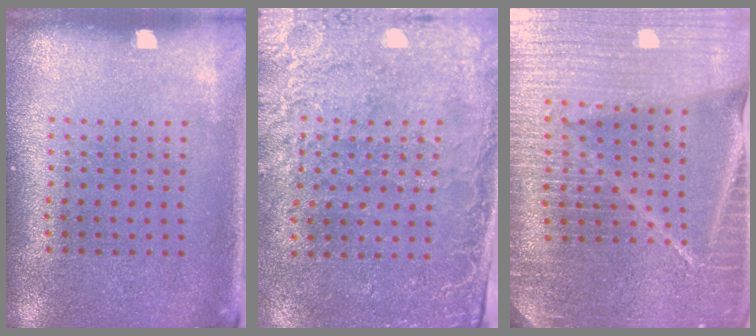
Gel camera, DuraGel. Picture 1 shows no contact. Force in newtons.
{"total": 2.7, "press": 2.4, "slide": 1.2}
{"total": 5.8, "press": 5.1, "slide": 2.9}